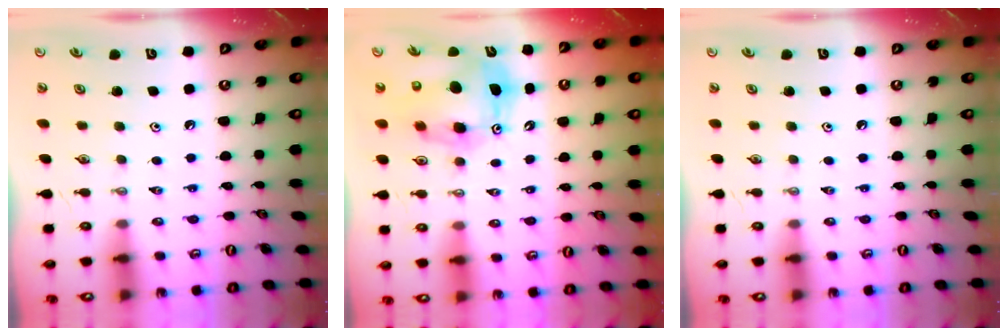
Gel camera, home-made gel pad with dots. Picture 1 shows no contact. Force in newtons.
{"total": 12.4, "press": 12.2, "slide": 2.4}
{"total": 0.0}